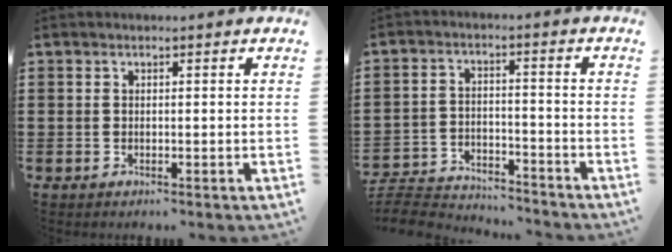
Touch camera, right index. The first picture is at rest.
{"total": 5.4, "force": [-5.3, 0.9, 0.8], "torque": [-0.032, 0.003, -0.111]}